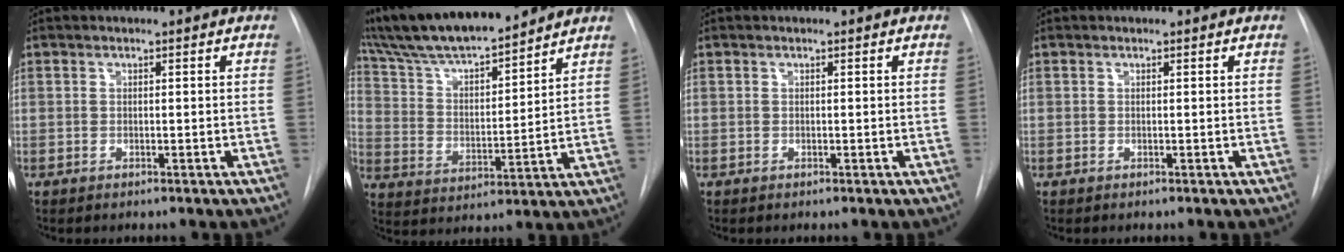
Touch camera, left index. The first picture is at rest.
{"total": 17.4, "force": [15.3, 1.9, 7.9], "torque": [-0.146, 0.012, 0.271]}
{"total": 0.0}
{"total": 0.0}